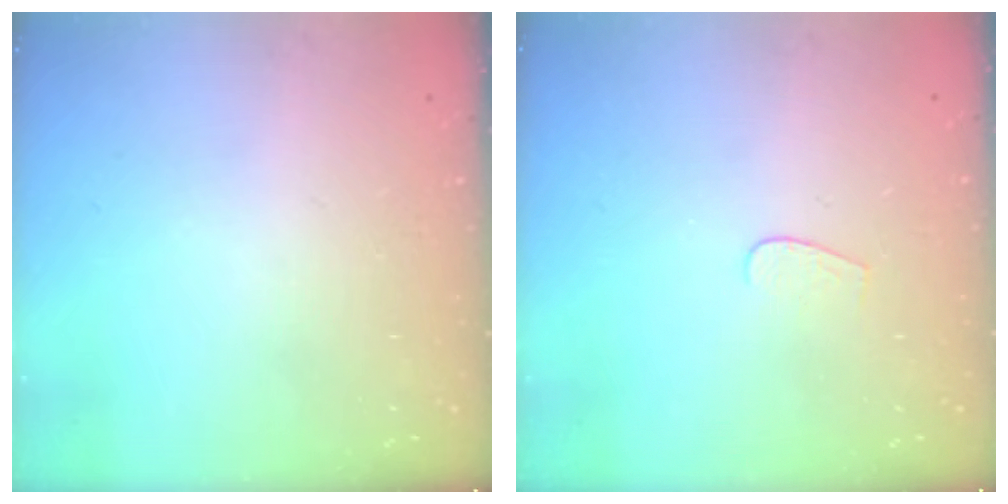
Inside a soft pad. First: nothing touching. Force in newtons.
{"total": 4.0, "press": 4.0, "slide": 0.4}